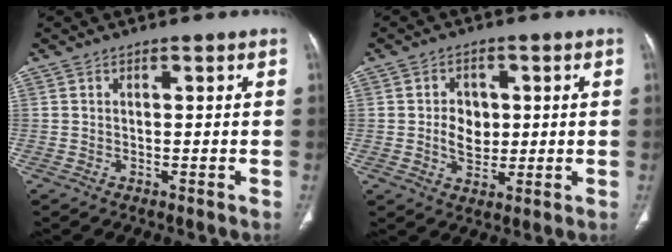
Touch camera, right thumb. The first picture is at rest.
{"total": 5.6, "force": [0.3, 4.4, 3.5], "torque": [-0.033, -0.001, 0.009]}